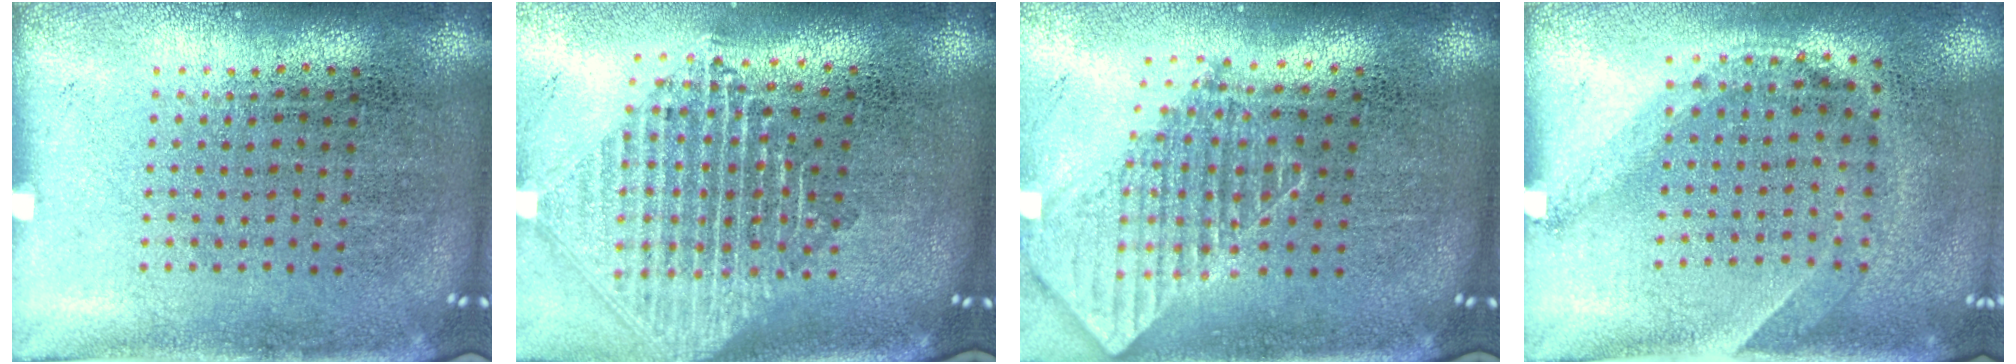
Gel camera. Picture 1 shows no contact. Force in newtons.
{"total": 2.3, "press": 1.8, "slide": 1.4}
{"total": 1.8, "press": 1.5, "slide": 1.1}
{"total": 1.4, "press": 1.1, "slide": 0.9}